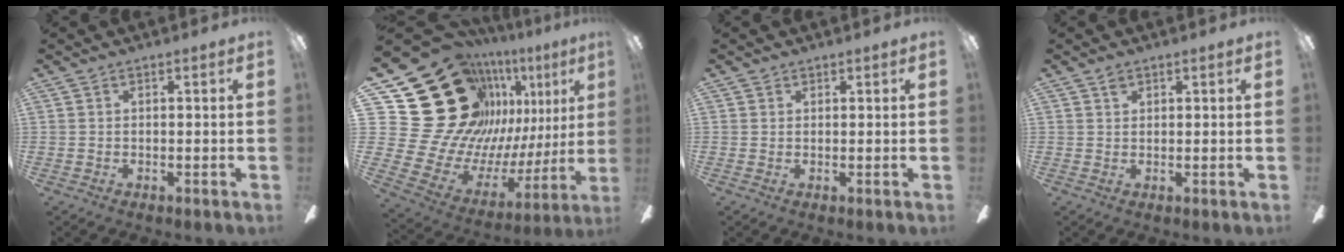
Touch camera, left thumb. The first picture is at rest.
{"total": 32.2, "force": [16.4, 21.8, 17.1], "torque": [-0.295, -0.138, 0.353]}
{"total": 0.8, "force": [0.7, 0.5, -0.1], "torque": [0.002, 0.000, 0.013]}
{"total": 1.4, "force": [1.0, 0.8, 0.6], "torque": [-0.013, 0.001, 0.018]}